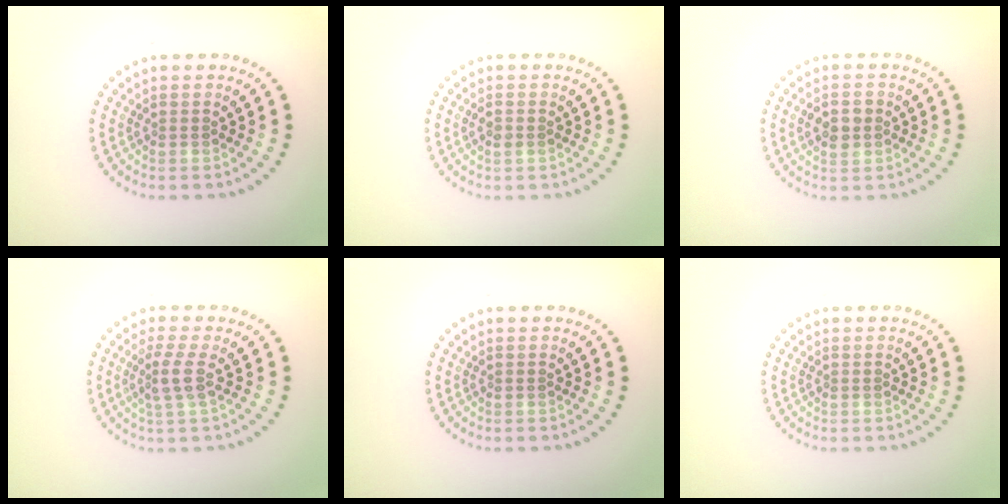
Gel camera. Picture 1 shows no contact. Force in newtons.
{"total": 1.0, "press": 0.9, "slide": 0.4}
{"total": 2.8, "press": 2.8, "slide": 0.1}
{"total": 2.4, "press": 1.8, "slide": 1.6}
{"total": 0.0}
{"total": 0.0}